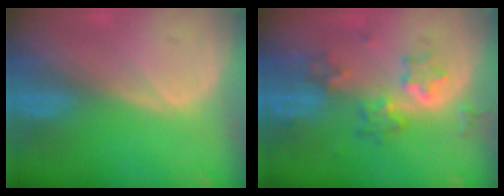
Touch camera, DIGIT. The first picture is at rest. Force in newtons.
{"total": 6.0, "press": 5.8, "slide": 1.5}